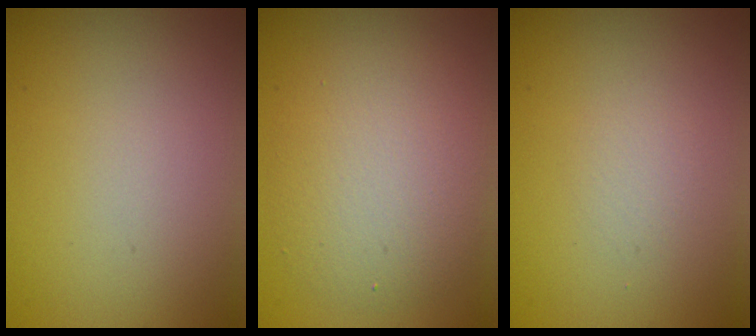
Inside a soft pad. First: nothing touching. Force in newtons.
{"total": 5.3, "press": 5.3, "slide": 0.3}
{"total": 0.9, "press": 0.9, "slide": 0.1}